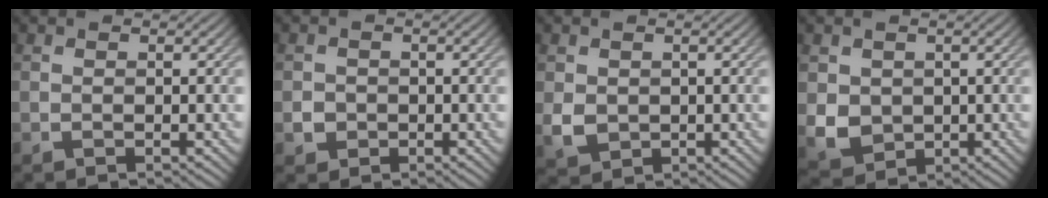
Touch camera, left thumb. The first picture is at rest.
{"total": 1.9, "force": [-0.5, 1.7, 0.4], "torque": [-0.002, -0.005, -0.012]}
{"total": 2.8, "force": [0.2, 2.4, 1.4], "torque": [-0.038, -0.007, 0.009]}
{"total": 4.5, "force": [0.5, 3.9, 2.1], "torque": [-0.062, -0.013, 0.010]}